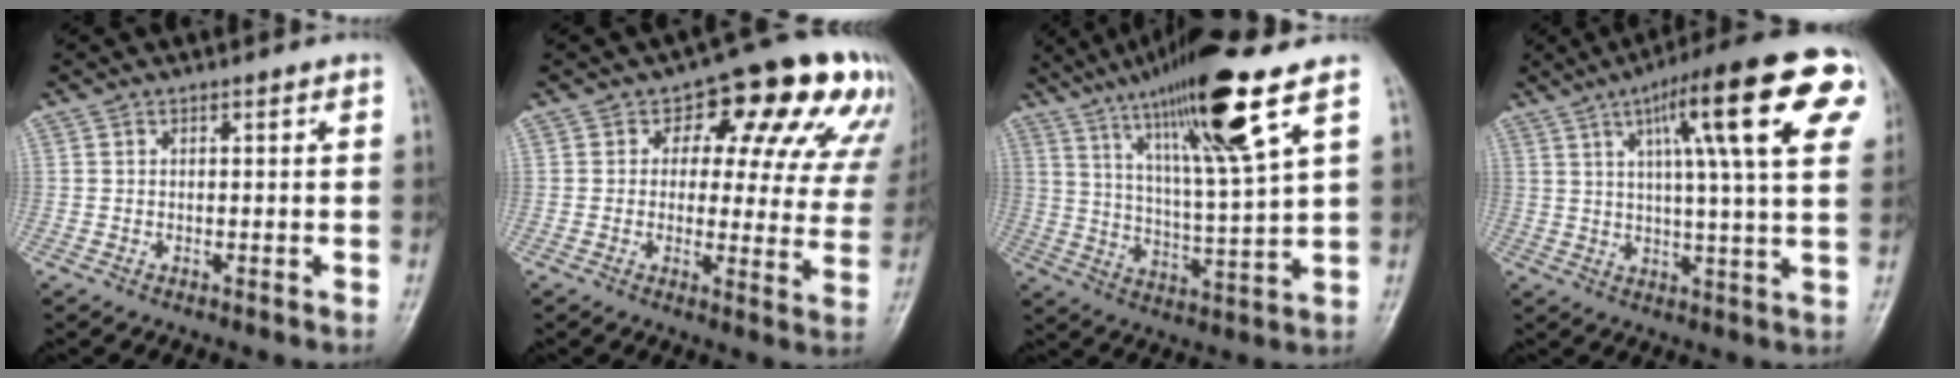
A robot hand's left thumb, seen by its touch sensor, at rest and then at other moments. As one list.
[{"total": 17.3, "force": [7.7, 9.0, 12.6], "torque": [-0.102, -0.006, 0.082]}, {"total": 17.9, "force": [10.3, 1.0, 14.7], "torque": [-0.244, -0.044, 0.177]}, {"total": 20.8, "force": [8.1, 3.8, 18.7], "torque": [-0.254, 0.007, 0.107]}]